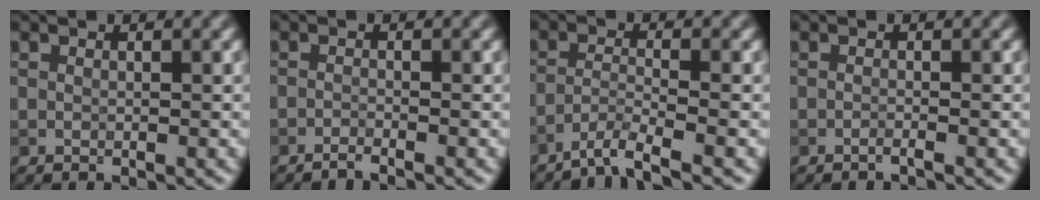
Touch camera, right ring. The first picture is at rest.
{"total": 1.2, "force": [-1.0, 0.1, 0.7], "torque": [-0.009, 0.000, -0.028]}
{"total": 3.3, "force": [-2.7, 0.3, 2.0], "torque": [-0.035, 0.001, -0.062]}
{"total": 0.7, "force": [-0.5, 0.1, 0.5], "torque": [-0.007, -0.001, -0.014]}